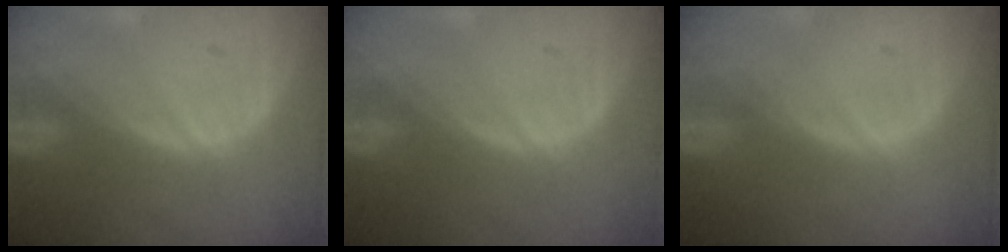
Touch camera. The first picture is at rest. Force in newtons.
{"total": 0.0}
{"total": 0.0}